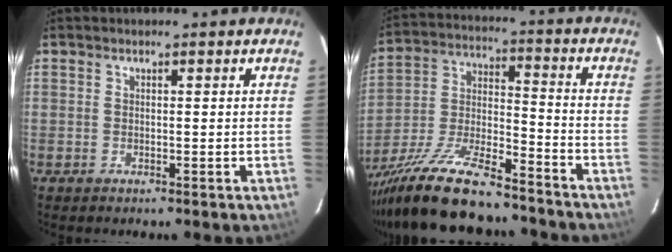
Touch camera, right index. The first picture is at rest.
{"total": 20.1, "force": [-15.9, 5.1, 11.2], "torque": [-0.231, -0.022, -0.268]}